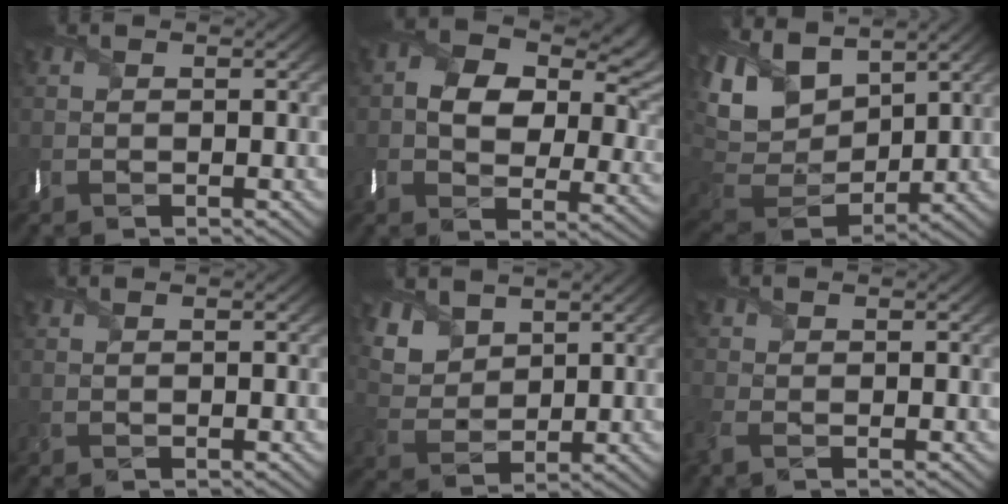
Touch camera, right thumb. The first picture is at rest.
{"total": 10.7, "force": [3.0, 7.4, 7.2], "torque": [-0.135, -0.002, 0.043]}
{"total": 12.8, "force": [6.0, 7.8, 8.2], "torque": [-0.233, 0.026, 0.113]}
{"total": 0.0}
{"total": 6.2, "force": [4.3, 3.5, 2.7], "torque": [-0.084, -0.007, 0.092]}
{"total": 2.3, "force": [-1.2, 0.9, 1.7], "torque": [-0.053, -0.011, -0.034]}